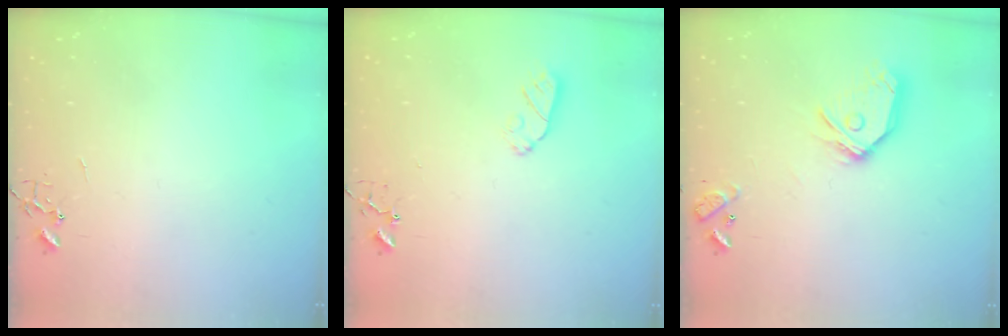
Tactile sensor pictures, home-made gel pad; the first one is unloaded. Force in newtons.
{"total": 6.6, "press": 6.6, "slide": 0.2}
{"total": 15.0, "press": 14.9, "slide": 2.2}